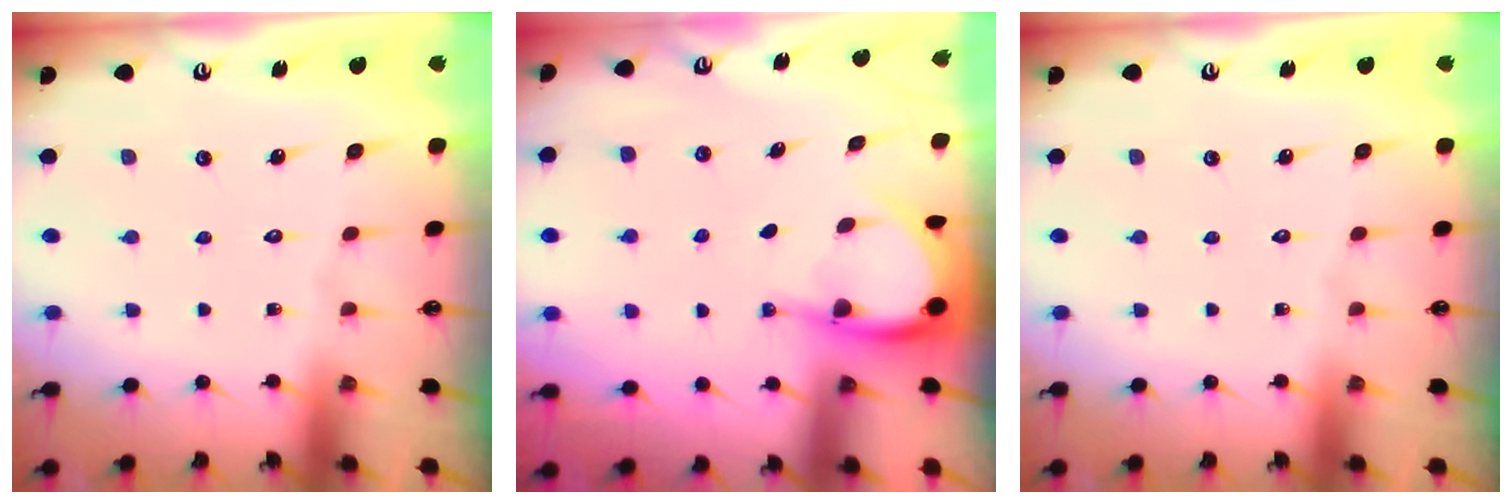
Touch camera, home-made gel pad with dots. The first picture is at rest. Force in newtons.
{"total": 4.2, "press": 4.2, "slide": 0.3}
{"total": 0.0}